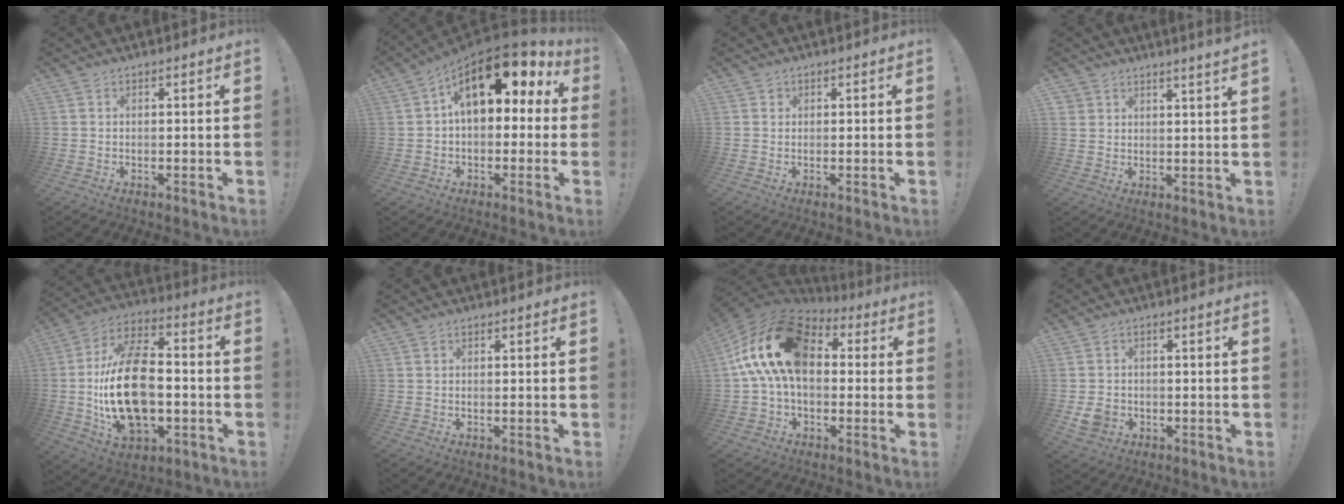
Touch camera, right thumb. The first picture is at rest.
{"total": 15.2, "force": [6.4, 8.1, 11.1], "torque": [-0.154, -0.026, 0.115]}
{"total": 1.1, "force": [0.7, 0.9, 0.0], "torque": [-0.003, 0.001, 0.013]}
{"total": 3.4, "force": [3.4, 0.3, 0.5], "torque": [-0.007, -0.026, 0.062]}
{"total": 24.1, "force": [-2.5, 14.2, 19.2], "torque": [-0.357, 0.017, -0.037]}
{"total": 0.0}
{"total": 21.3, "force": [3.7, 13.0, 16.4], "torque": [-0.290, 0.009, 0.071]}
{"total": 5.0, "force": [-1.6, 4.2, 2.3], "torque": [-0.046, 0.005, -0.027]}